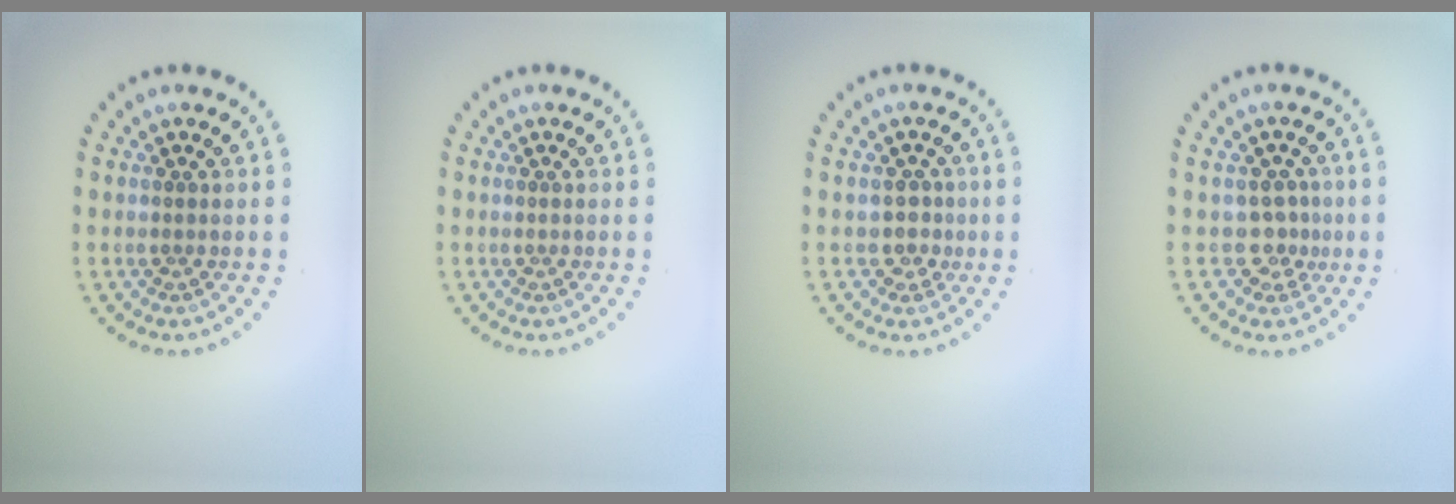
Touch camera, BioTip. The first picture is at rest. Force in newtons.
{"total": 0.0}
{"total": 1.8, "press": 1.3, "slide": 1.3}
{"total": 2.1, "press": 1.4, "slide": 1.5}